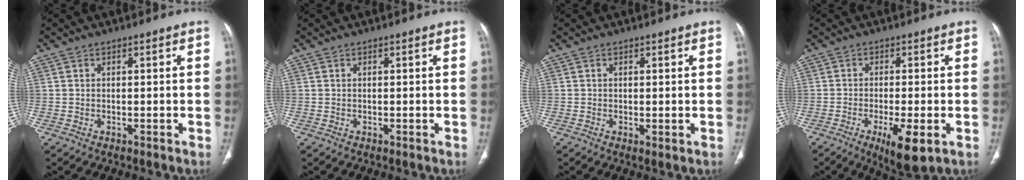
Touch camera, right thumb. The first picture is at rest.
{"total": 0.0}
{"total": 1.0, "force": [-0.1, 0.3, 0.9], "torque": [-0.020, -0.006, 0.000]}
{"total": 5.0, "force": [-1.9, 1.4, 4.4], "torque": [-0.072, -0.011, -0.028]}